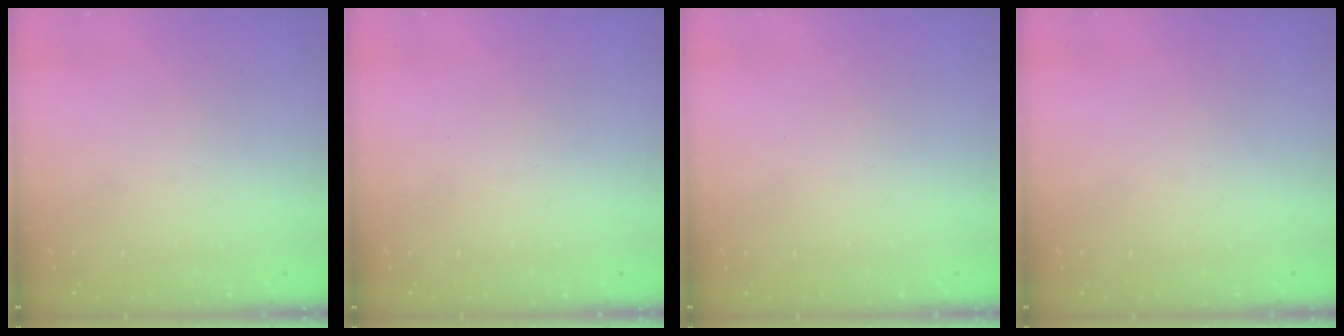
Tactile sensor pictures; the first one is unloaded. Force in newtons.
{"total": 0.0}
{"total": 0.0}
{"total": 0.0}